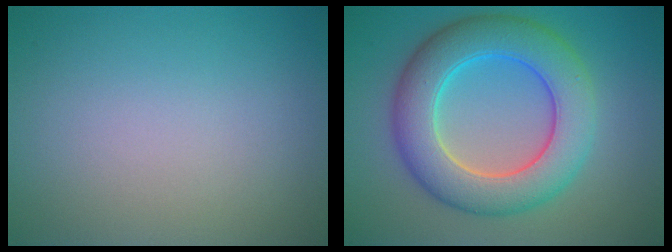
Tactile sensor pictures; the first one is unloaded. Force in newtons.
{"total": 8.5, "press": 8.5, "slide": 0.4}